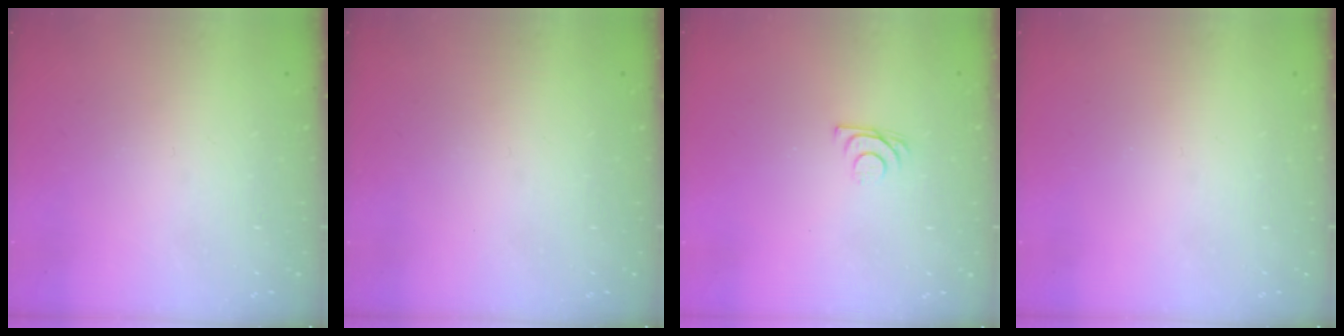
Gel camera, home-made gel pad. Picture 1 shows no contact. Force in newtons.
{"total": 0.0}
{"total": 6.1, "press": 6.0, "slide": 0.8}
{"total": 0.0}